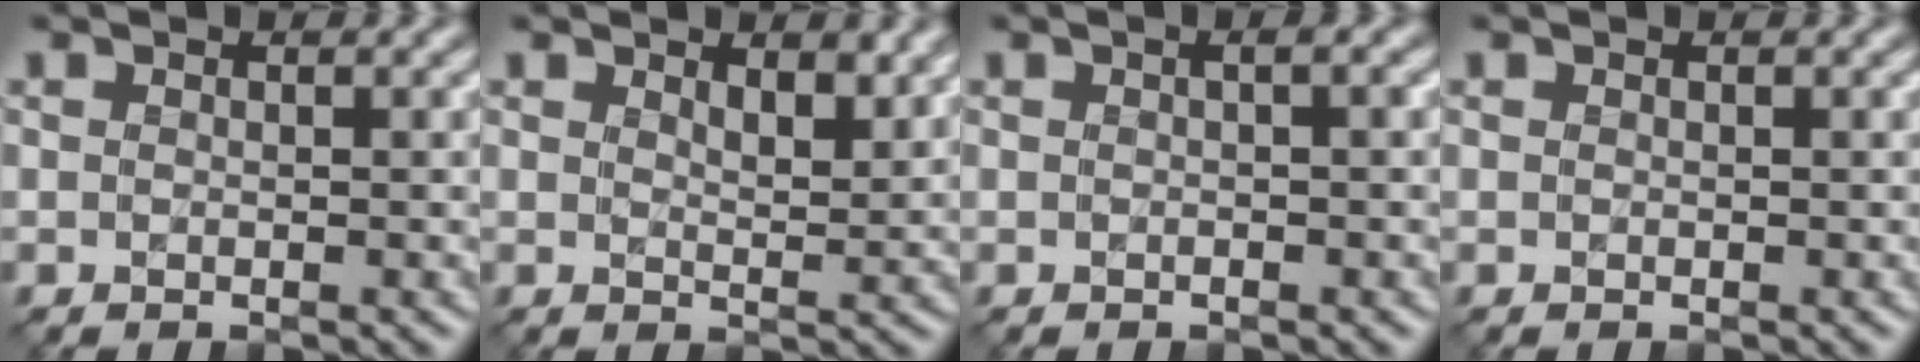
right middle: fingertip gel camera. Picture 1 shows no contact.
{"total": 2.7, "force": [1.9, 0.9, 1.7], "torque": [-0.028, -0.007, 0.033]}
{"total": 1.5, "force": [0.1, 0.4, 1.4], "torque": [-0.018, 0.000, -0.003]}
{"total": 0.0}